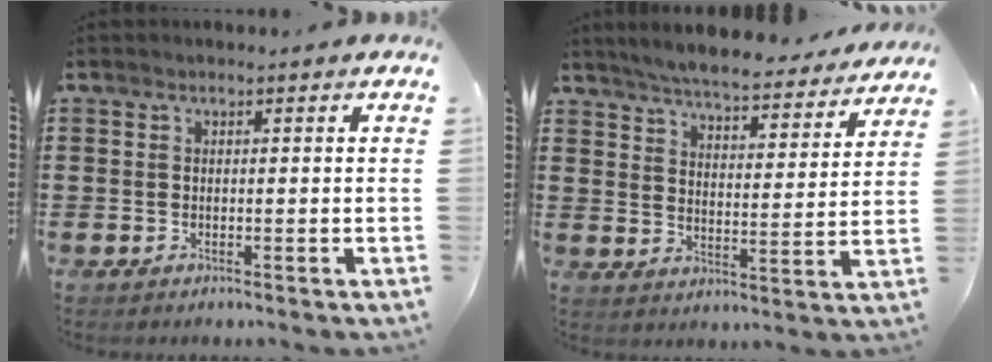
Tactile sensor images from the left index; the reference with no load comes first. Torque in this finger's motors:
{"motor_torque": [2.14, 0.00, 0.46, 0.10]}